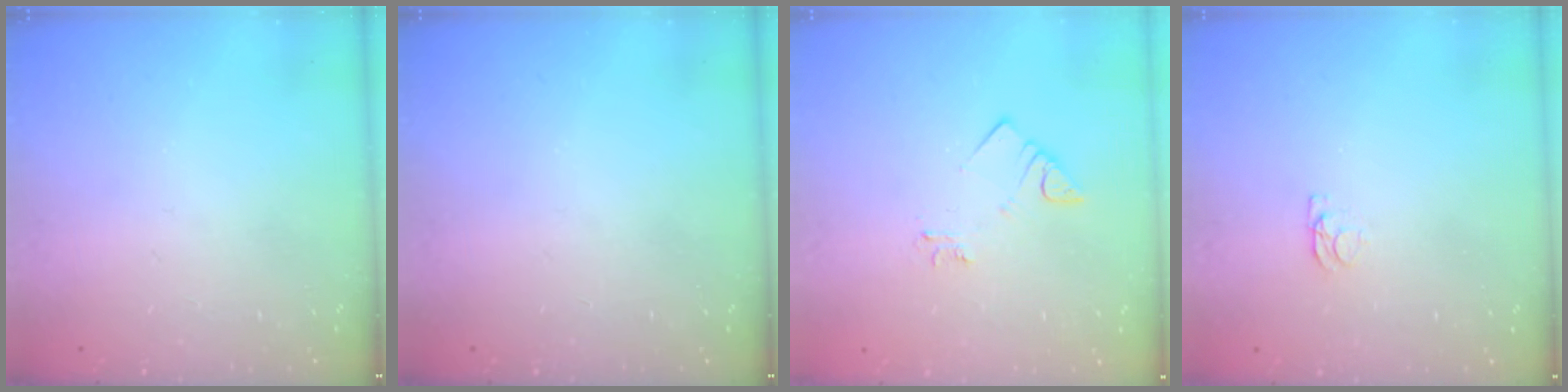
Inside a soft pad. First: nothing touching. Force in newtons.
{"total": 0.0}
{"total": 3.3, "press": 3.2, "slide": 0.4}
{"total": 1.2, "press": 1.1, "slide": 0.3}